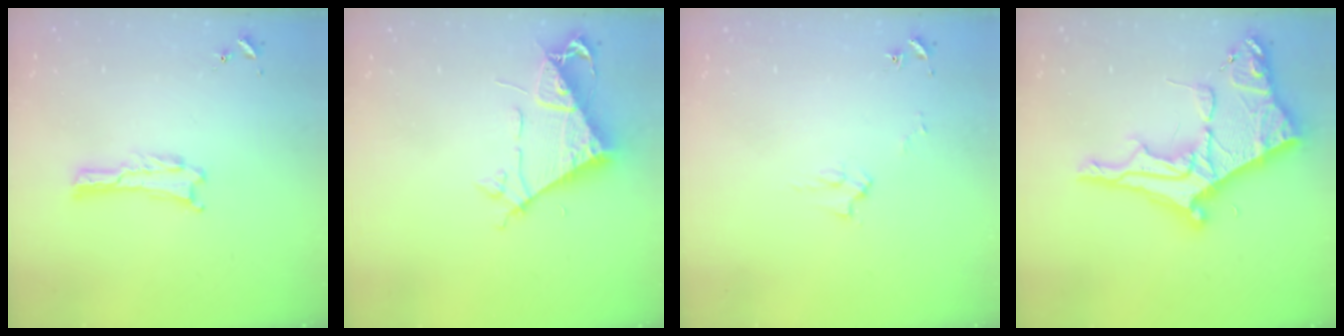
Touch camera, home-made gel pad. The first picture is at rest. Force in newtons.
{"total": 7.5, "press": 7.5, "slide": 0.7}
{"total": 2.6, "press": 2.6, "slide": 0.3}
{"total": 11.6, "press": 11.6, "slide": 1.1}